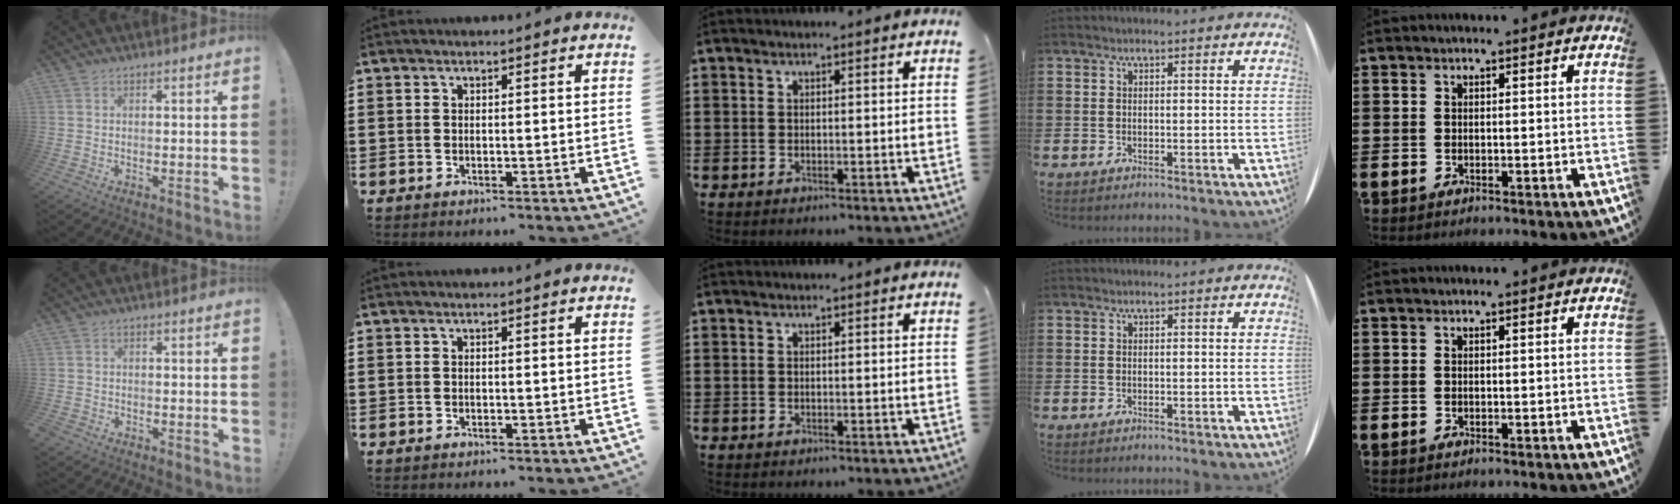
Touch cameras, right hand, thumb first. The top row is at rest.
{"thumb": {"total": 1.4, "force": [-1.1, 0.8, -0.1], "torque": [-0.002, 0.008, -0.019]}}